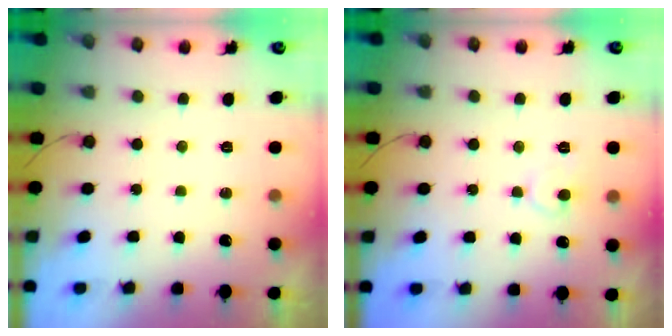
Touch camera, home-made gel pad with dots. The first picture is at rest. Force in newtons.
{"total": 5.8, "press": 5.8, "slide": 0.5}